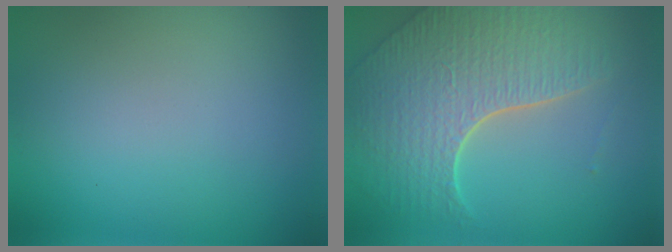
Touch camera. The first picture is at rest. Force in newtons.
{"total": 7.6, "press": 5.5, "slide": 5.2}